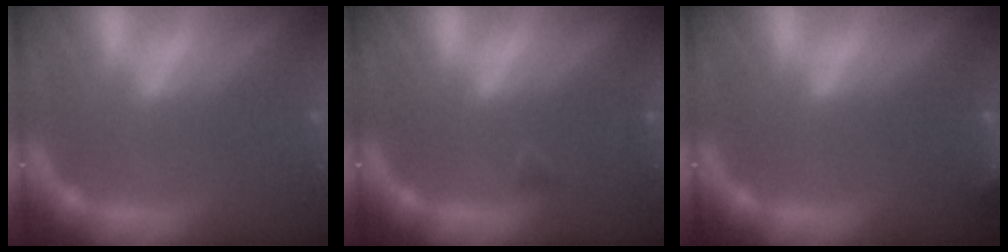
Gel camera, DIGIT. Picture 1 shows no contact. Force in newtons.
{"total": 0.9}
{"total": 3.9}